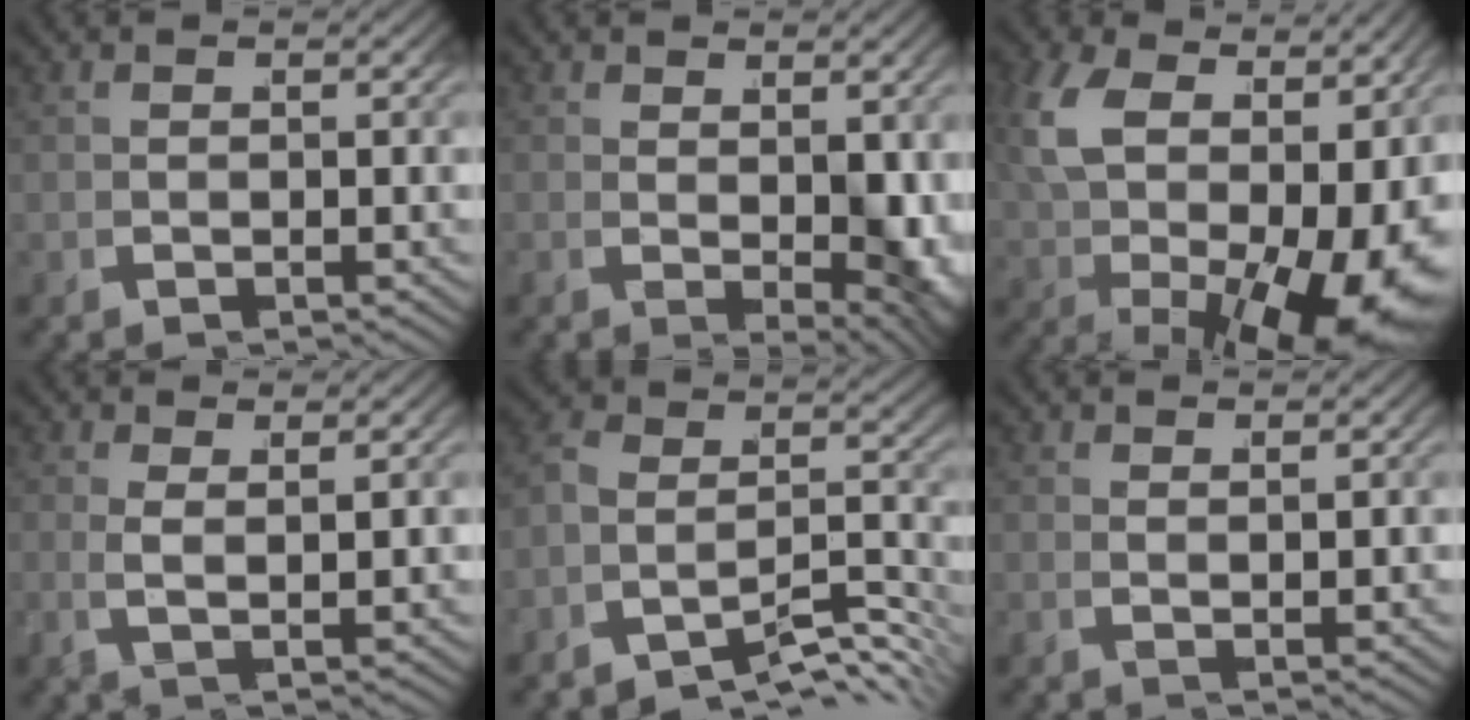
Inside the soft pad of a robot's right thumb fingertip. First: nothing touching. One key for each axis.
{"total": 4.3, "fx": -0.2, "fy": 2.0, "fz": 3.8, "tx": -0.051, "ty": -0.024, "tz": 0.015}
{"total": 13.5, "fx": 0.1, "fy": 8.4, "fz": 10.6, "tx": -0.204, "ty": -0.036, "tz": 0.027}
{"total": 1.4, "fx": 0.9, "fy": -0.5, "fz": 1.0, "tx": -0.022, "ty": 0.007, "tz": 0.019}
{"total": 6.7, "fx": -5.4, "fy": 2.8, "fz": 3.0, "tx": -0.052, "ty": -0.018, "tz": -0.078}
{"total": 0.8, "fx": 0.6, "fy": -0.5, "fz": -0.1, "tx": 0.007, "ty": 0.008, "tz": 0.011}